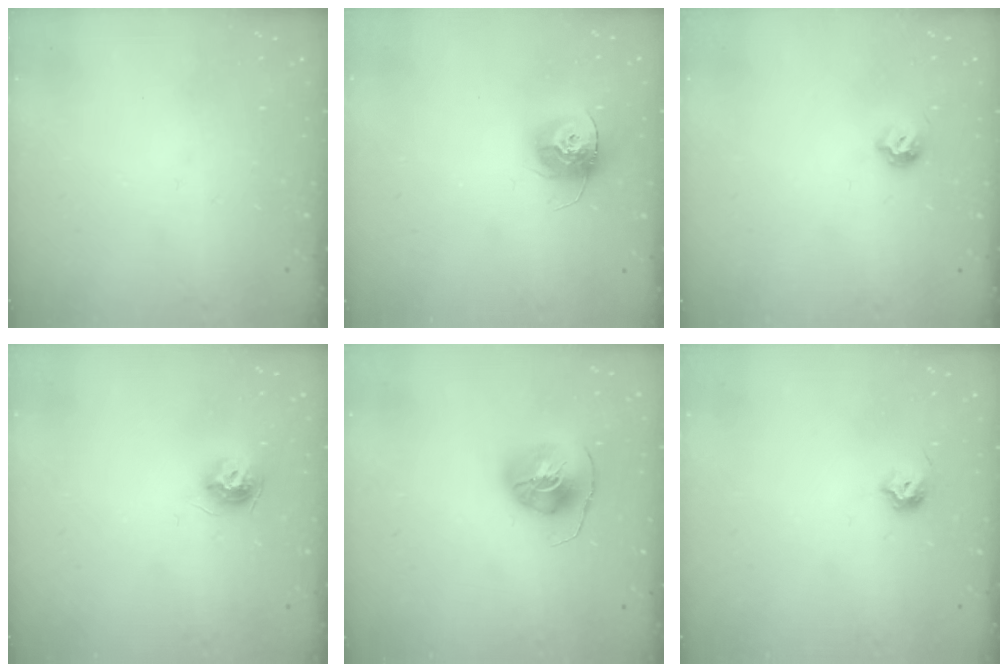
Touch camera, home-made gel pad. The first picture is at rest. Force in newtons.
{"total": 12.0, "press": 11.9, "slide": 1.0}
{"total": 5.5, "press": 5.4, "slide": 0.9}
{"total": 9.1, "press": 9.1, "slide": 0.3}
{"total": 8.4, "press": 8.4, "slide": 0.2}
{"total": 6.2, "press": 6.1, "slide": 1.0}